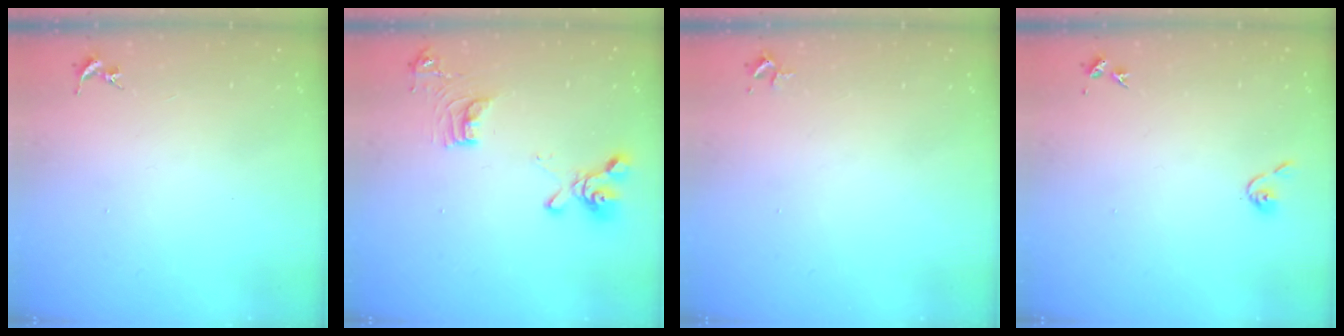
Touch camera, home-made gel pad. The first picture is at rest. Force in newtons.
{"total": 14.5, "press": 14.4, "slide": 1.7}
{"total": 2.2, "press": 2.2, "slide": 0.3}
{"total": 3.8, "press": 3.8, "slide": 0.3}